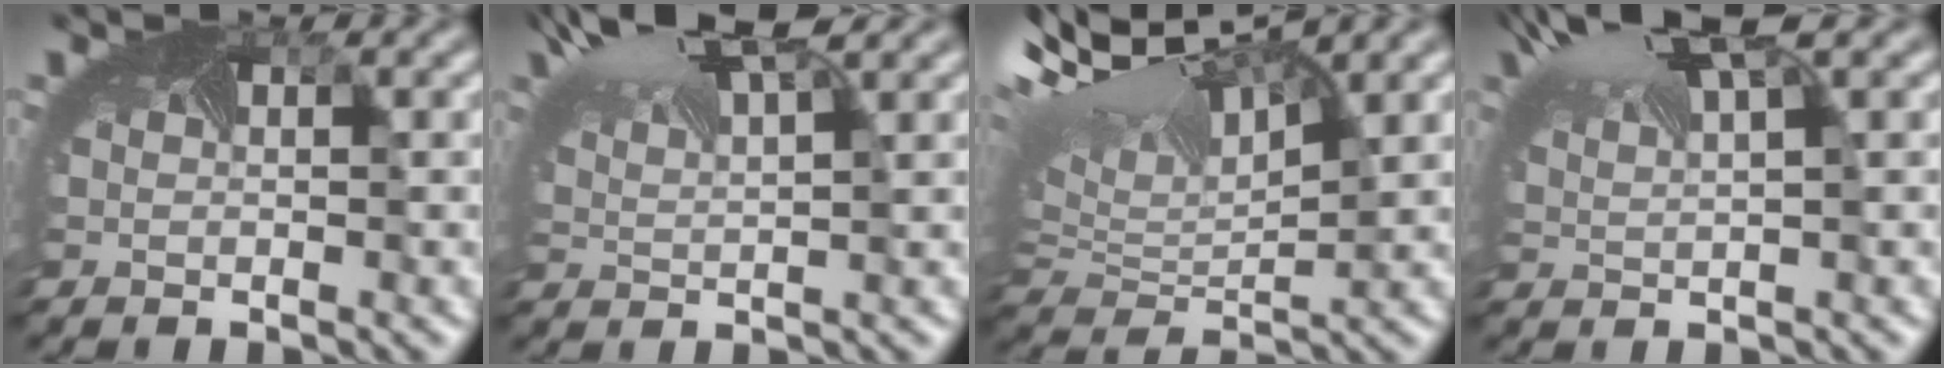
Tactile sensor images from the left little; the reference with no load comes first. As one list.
[{"total": 7.6, "force": [5.5, 2.3, 4.7], "torque": [-0.116, 0.027, 0.078]}, {"total": 12.2, "force": [4.7, 6.2, 9.4], "torque": [-0.206, 0.025, 0.101]}, {"total": 6.6, "force": [4.6, 1.6, 4.4], "torque": [-0.107, 0.016, 0.085]}]